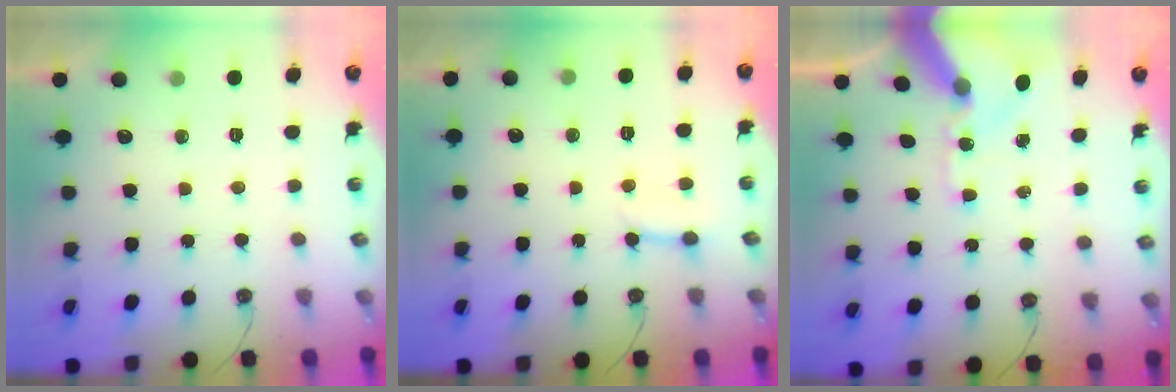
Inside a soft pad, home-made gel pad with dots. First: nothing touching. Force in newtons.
{"total": 4.9, "press": 4.9, "slide": 0.5}
{"total": 13.7, "press": 13.6, "slide": 2.0}